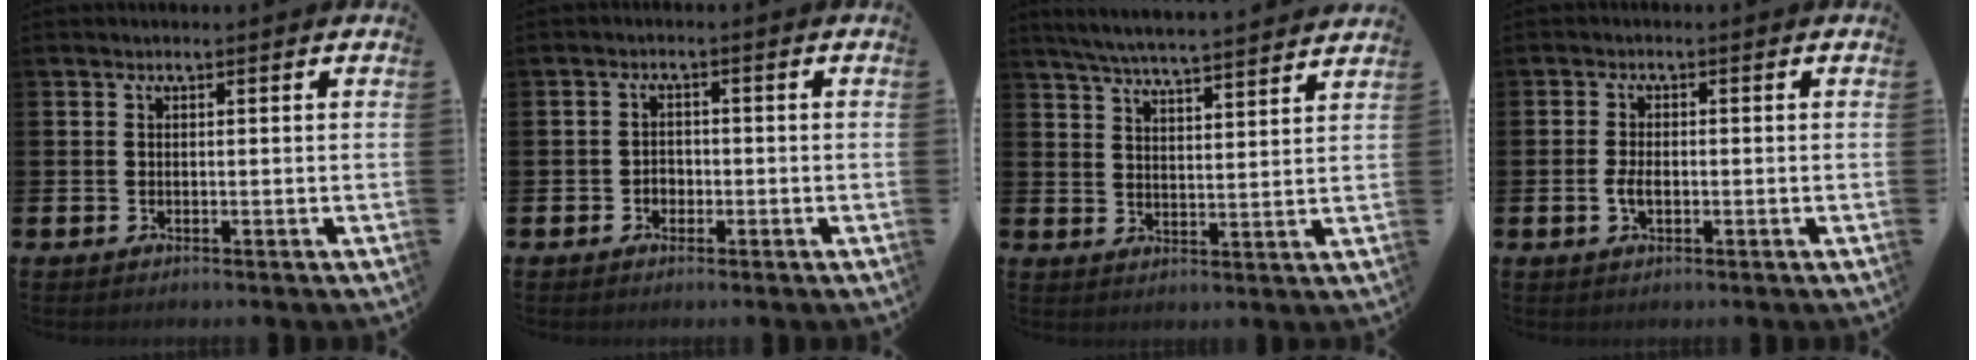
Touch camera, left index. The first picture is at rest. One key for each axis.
{"total": 1.7, "fx": -0.7, "fy": 1.5, "fz": 0.5, "tx": -0.010, "ty": 0.004, "tz": -0.017}
{"total": 5.8, "fx": 5.7, "fy": -0.3, "fz": 1.3, "tx": -0.047, "ty": -0.039, "tz": 0.100}
{"total": 2.3, "fx": -0.4, "fy": 1.3, "fz": 1.9, "tx": -0.034, "ty": 0.003, "tz": -0.009}